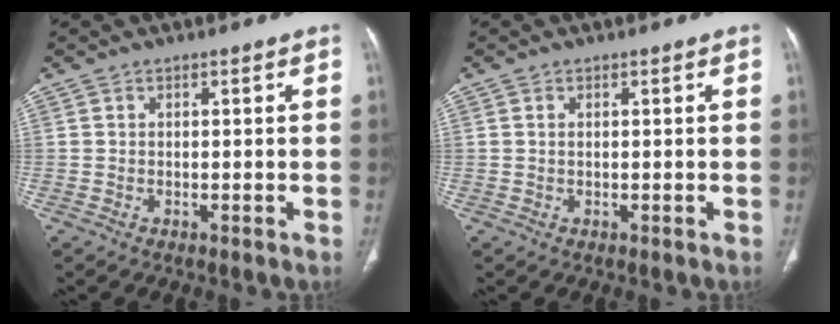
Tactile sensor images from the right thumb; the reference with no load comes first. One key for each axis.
{"total": 0.5, "fx": 0.2, "fy": 0.2, "fz": 0.4, "tx": -0.013, "ty": 0.004, "tz": 0.004}